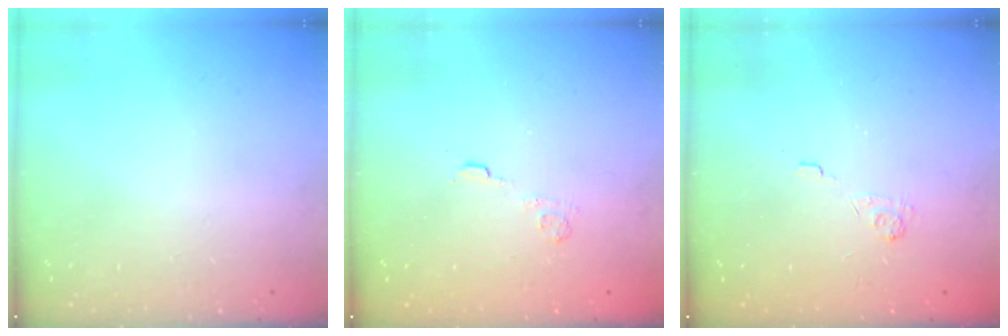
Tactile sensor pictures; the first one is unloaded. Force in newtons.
{"total": 2.7, "press": 2.3, "slide": 1.4}
{"total": 2.1, "press": 1.5, "slide": 1.4}